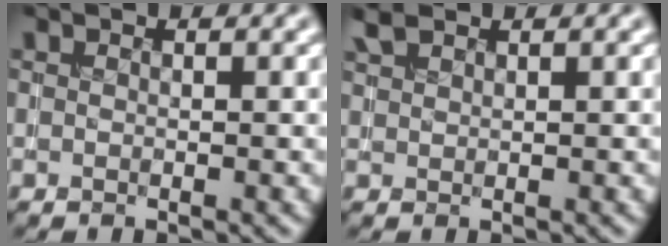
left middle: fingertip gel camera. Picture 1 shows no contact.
{"total": 1.7, "force": [1.4, 0.6, 0.8], "torque": [-0.020, 0.007, 0.033]}